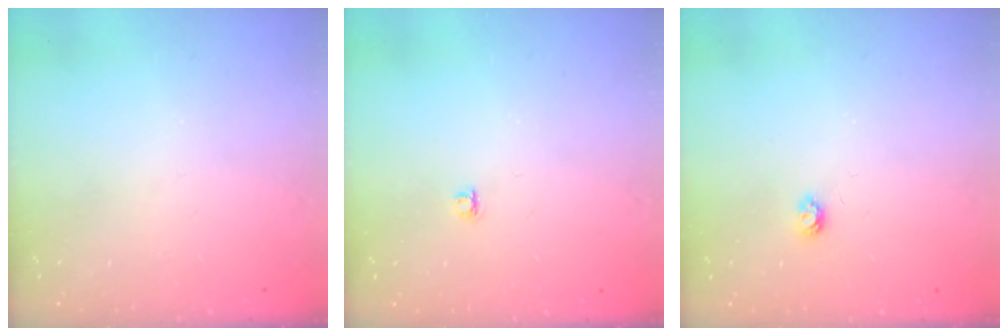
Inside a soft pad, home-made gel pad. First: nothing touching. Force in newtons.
{"total": 3.8, "press": 3.8, "slide": 0.5}
{"total": 4.2, "press": 4.2, "slide": 0.5}